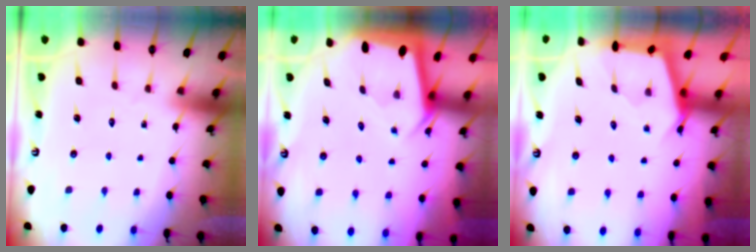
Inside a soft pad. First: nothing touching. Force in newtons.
{"total": 2.4, "press": 2.4, "slide": 0.1}
{"total": 2.6, "press": 2.6, "slide": 0.3}